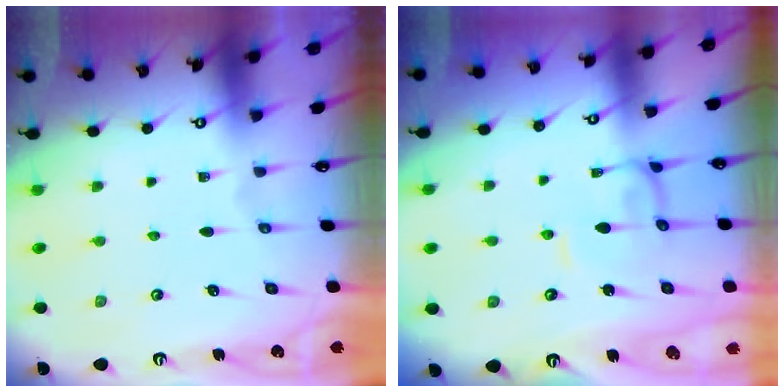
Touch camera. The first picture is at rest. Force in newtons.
{"total": 0.9, "press": 0.8, "slide": 0.4}